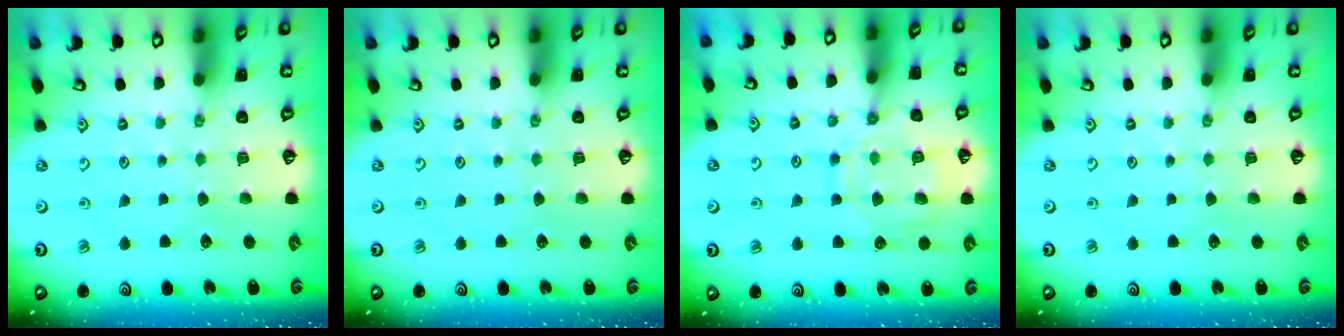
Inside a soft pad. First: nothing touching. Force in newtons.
{"total": 0.0}
{"total": 13.6, "press": 13.5, "slide": 1.2}
{"total": 0.0}